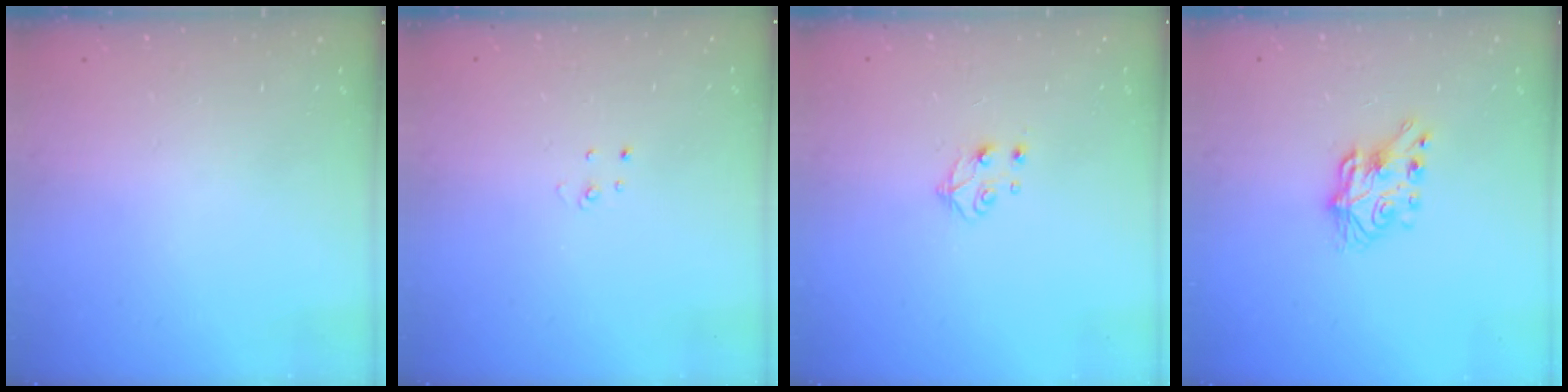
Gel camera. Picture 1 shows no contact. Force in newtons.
{"total": 2.7, "press": 2.7, "slide": 0.3}
{"total": 5.3, "press": 5.3, "slide": 0.3}
{"total": 7.0, "press": 7.0, "slide": 0.2}